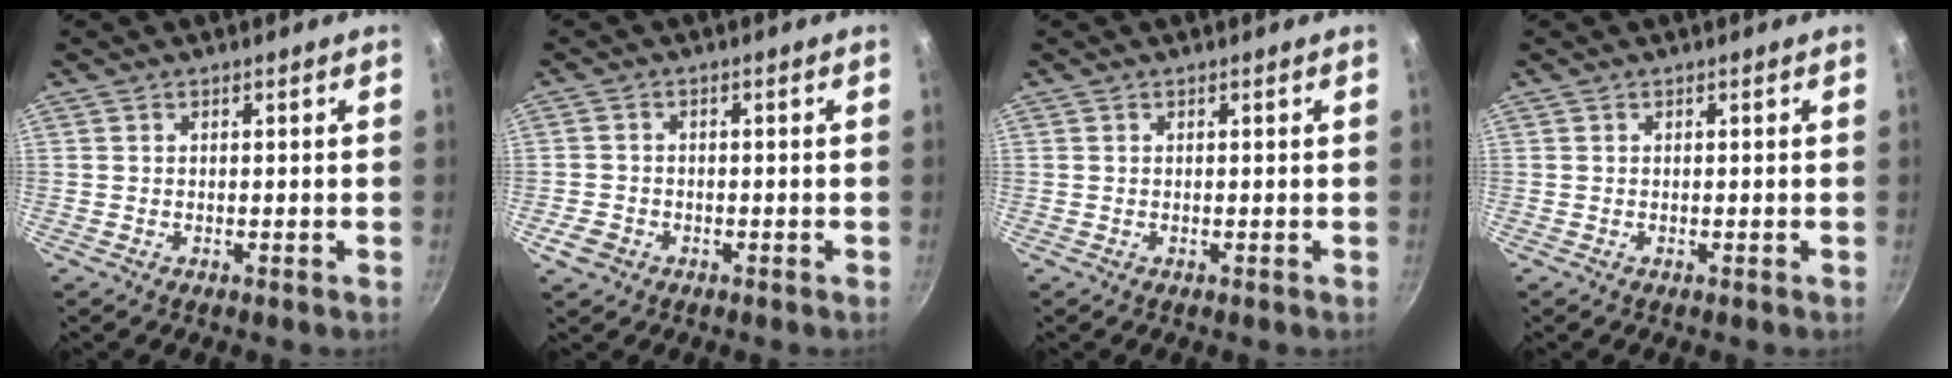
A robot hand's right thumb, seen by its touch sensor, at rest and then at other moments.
{"total": 3.5, "force": [-1.6, 2.8, 1.4], "torque": [-0.025, 0.015, -0.028]}
{"total": 0.0}
{"total": 0.0}